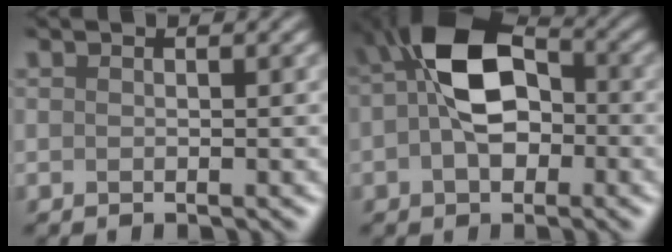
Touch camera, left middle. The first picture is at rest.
{"total": 6.9, "force": [-0.1, 4.0, 5.7], "torque": [-0.119, 0.023, -0.008]}